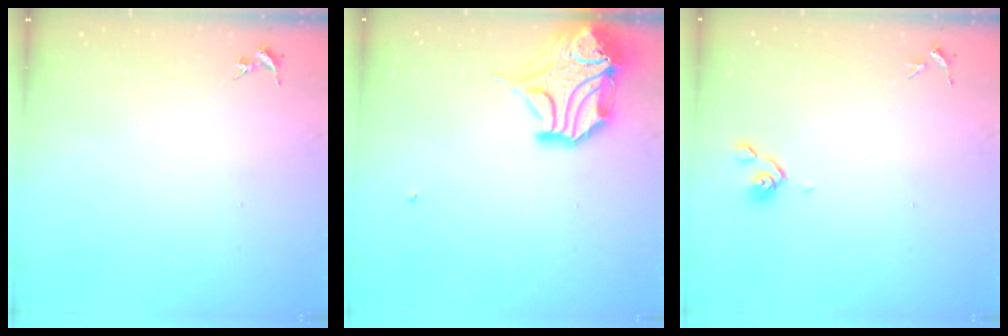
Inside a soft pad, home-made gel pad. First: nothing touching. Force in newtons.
{"total": 16.0, "press": 15.9, "slide": 2.0}
{"total": 5.1, "press": 5.0, "slide": 0.8}